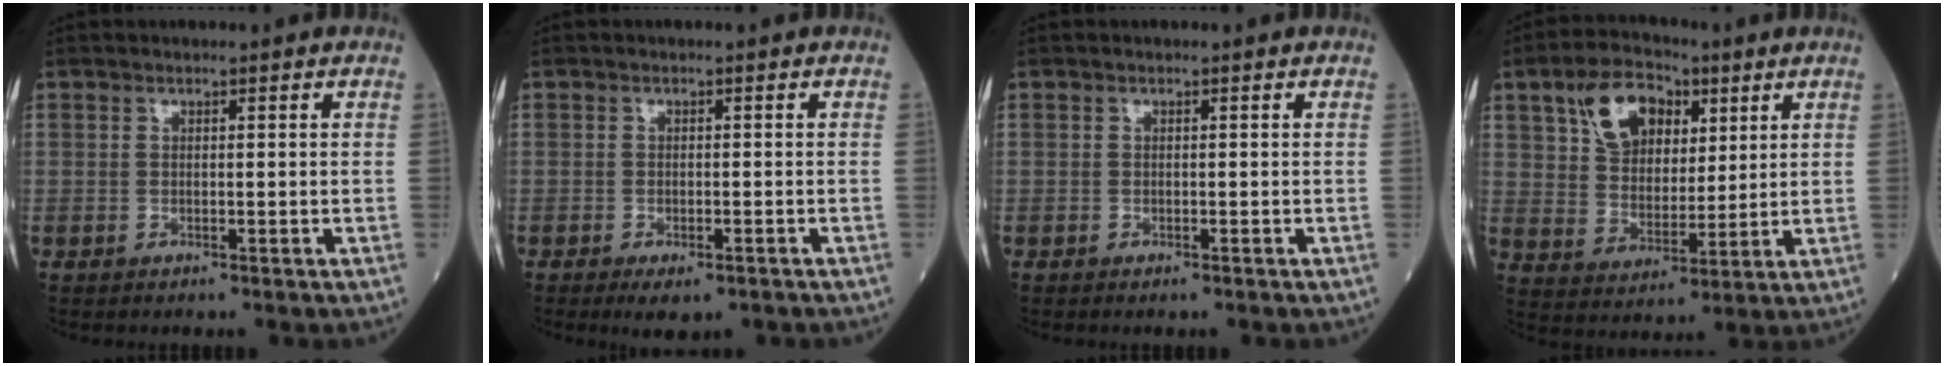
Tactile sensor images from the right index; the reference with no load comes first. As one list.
[{"total": 3.4, "force": [-2.2, 1.2, 2.3], "torque": [-0.033, -0.004, -0.025]}, {"total": 0.0}, {"total": 10.7, "force": [5.0, 6.6, 6.8], "torque": [-0.130, 0.027, 0.093]}]